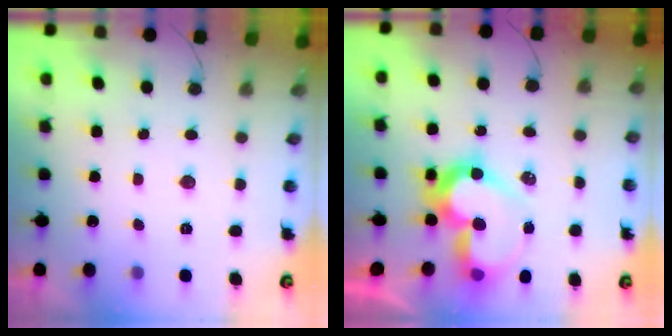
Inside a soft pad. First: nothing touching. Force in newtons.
{"total": 13.3, "press": 13.0, "slide": 3.0}